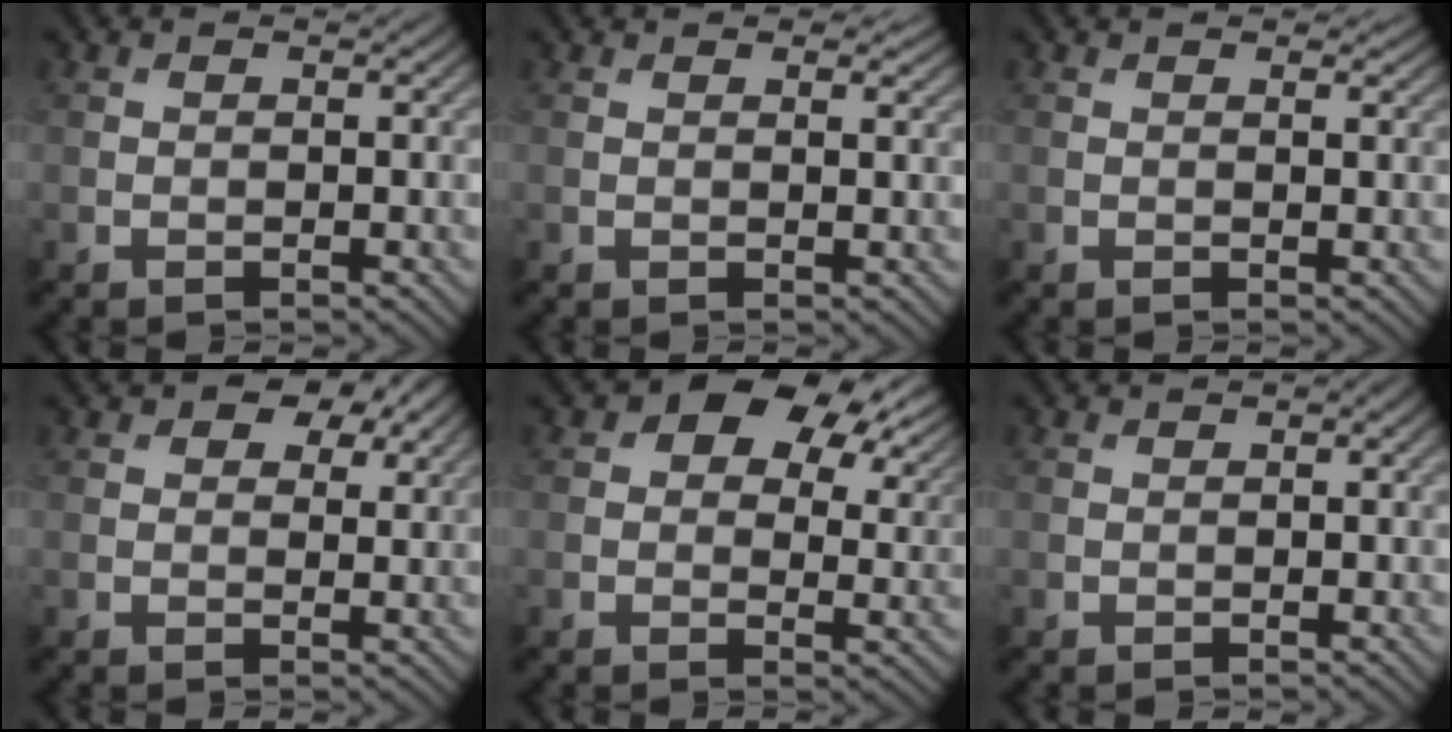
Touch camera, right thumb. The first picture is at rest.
{"total": 2.2, "force": [1.7, 0.7, 1.2], "torque": [-0.024, 0.000, 0.025]}
{"total": 1.5, "force": [1.3, 0.4, 0.7], "torque": [-0.014, -0.001, 0.019]}
{"total": 5.4, "force": [3.3, 3.4, 2.7], "torque": [-0.037, 0.002, 0.052]}
{"total": 11.0, "force": [5.5, 6.9, 6.6], "torque": [-0.099, 0.006, 0.095]}
{"total": 1.3, "force": [0.1, 1.2, 0.6], "torque": [-0.004, -0.004, -0.001]}